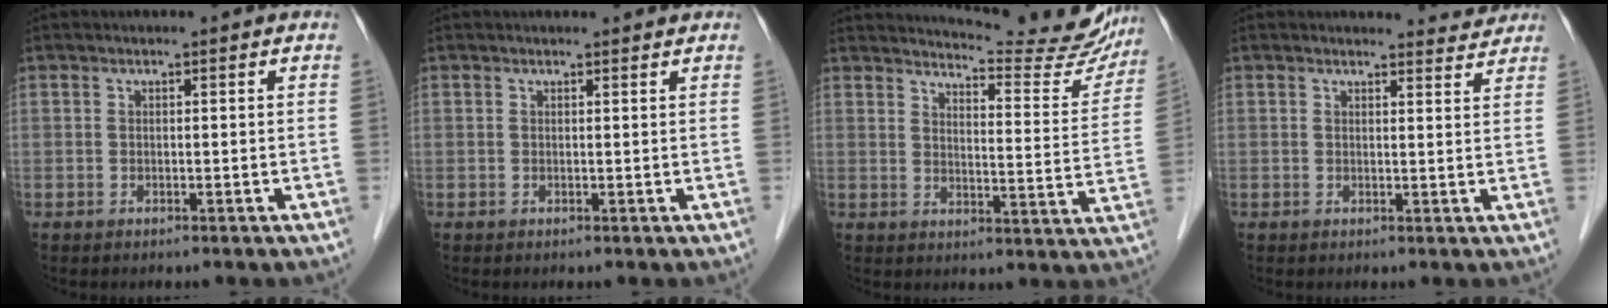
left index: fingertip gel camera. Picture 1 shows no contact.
{"total": 1.3, "force": [1.3, 0.1, 0.1], "torque": [-0.010, -0.001, 0.015]}
{"total": 17.1, "force": [16.5, 1.7, 4.1], "torque": [-0.047, -0.078, 0.187]}
{"total": 2.9, "force": [2.8, 0.3, -0.5], "torque": [0.001, -0.013, 0.025]}